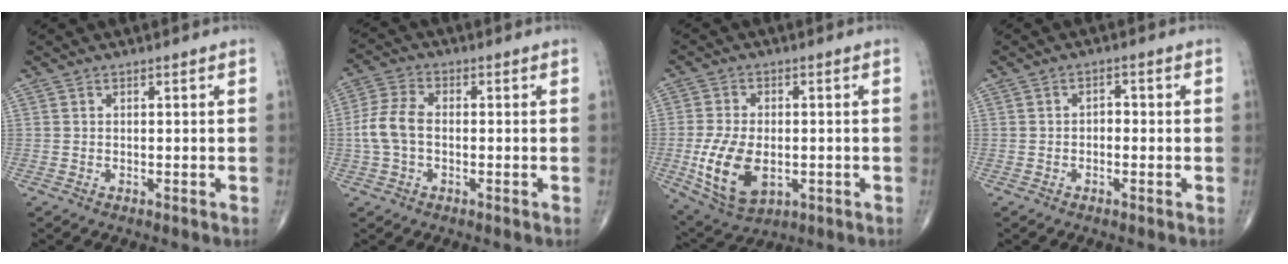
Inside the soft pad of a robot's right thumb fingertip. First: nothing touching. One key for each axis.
{"total": 6.9, "fx": -0.7, "fy": 4.3, "fz": 5.3, "tx": -0.121, "ty": 0.019, "tz": -0.020}
{"total": 12.5, "fx": -2.5, "fy": 7.4, "fz": 9.8, "tx": -0.184, "ty": -0.007, "tz": -0.032}
{"total": 1.8, "fx": -0.3, "fy": 1.2, "fz": 1.3, "tx": -0.007, "ty": 0.009, "tz": -0.012}